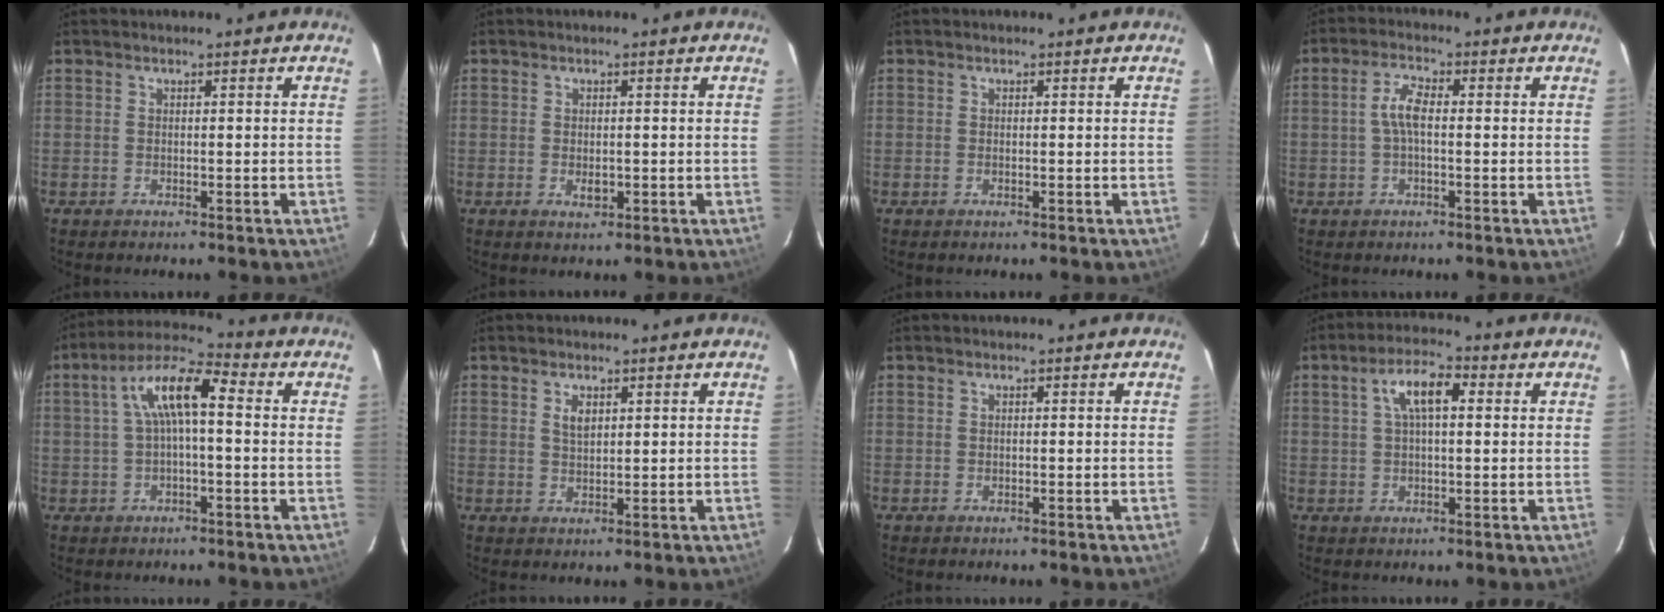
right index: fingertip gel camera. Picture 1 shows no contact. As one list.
[{"total": 1.9, "force": [-0.4, 1.3, 1.4], "torque": [-0.022, -0.002, -0.004]}, {"total": 0.0}, {"total": 4.2, "force": [0.0, 1.6, 3.9], "torque": [-0.081, 0.009, -0.001]}, {"total": 9.8, "force": [1.0, 2.9, 9.3], "torque": [-0.177, 0.028, 0.015]}, {"total": 2.5, "force": [1.2, 1.4, 1.7], "torque": [-0.029, 0.002, 0.022]}, {"total": 0.0}, {"total": 7.0, "force": [1.9, 2.8, 6.2], "torque": [-0.115, 0.019, 0.034]}]